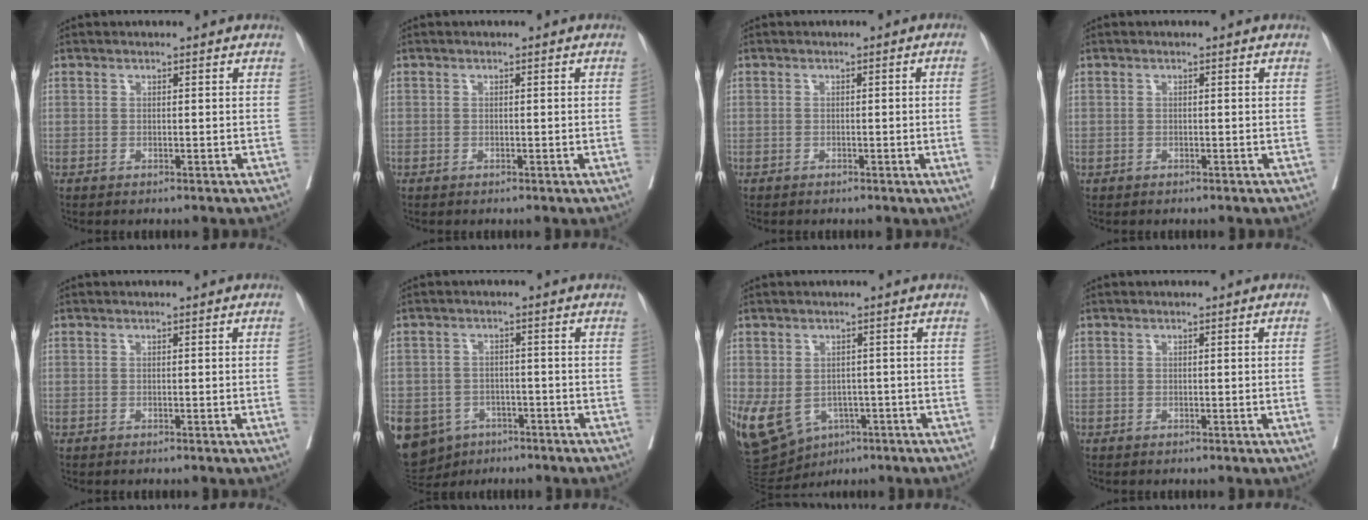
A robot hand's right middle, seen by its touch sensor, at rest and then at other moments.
{"total": 0.0}
{"total": 3.3, "force": [-0.7, -1.2, 3.0], "torque": [-0.039, -0.003, -0.008]}
{"total": 0.0}
{"total": 1.3, "force": [-0.3, -0.4, 1.3], "torque": [-0.017, 0.001, -0.003]}
{"total": 14.7, "force": [-8.0, 11.2, 5.2], "torque": [-0.150, -0.001, -0.108]}
{"total": 11.7, "force": [-4.7, 8.7, 6.2], "torque": [-0.134, 0.005, -0.063]}
{"total": 1.4, "force": [-0.2, -0.1, 1.4], "torque": [-0.024, 0.004, 0.001]}